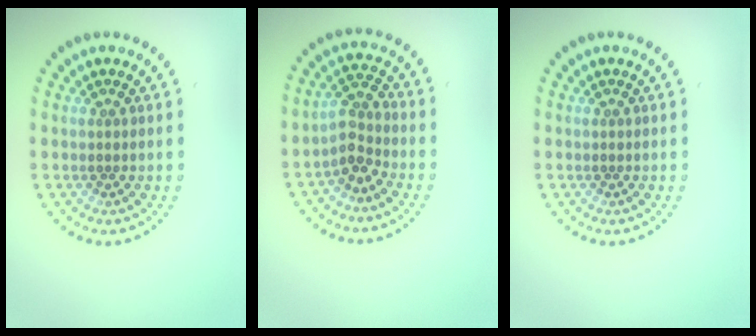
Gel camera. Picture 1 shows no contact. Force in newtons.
{"total": 2.7, "press": 2.1, "slide": 1.7}
{"total": 0.0}